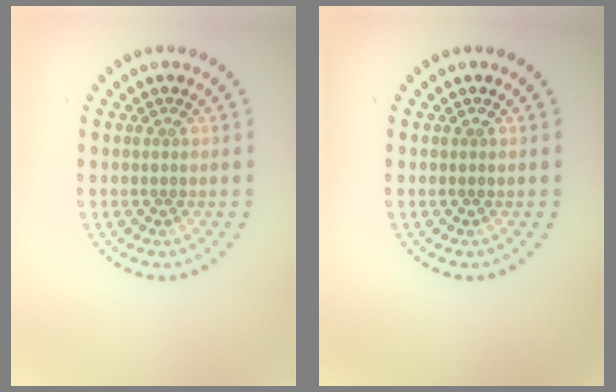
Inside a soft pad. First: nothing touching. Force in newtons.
{"total": 0.0}